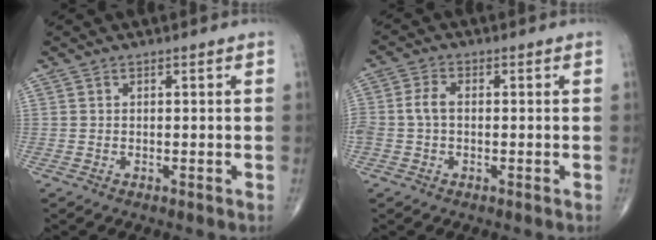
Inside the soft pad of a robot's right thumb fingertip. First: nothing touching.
{"total": 3.9, "force": [-0.3, 2.5, 2.9], "torque": [-0.073, 0.010, -0.011]}